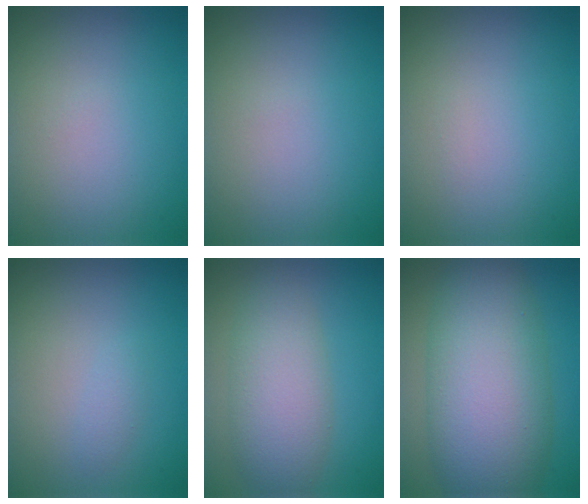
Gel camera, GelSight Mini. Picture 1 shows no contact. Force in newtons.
{"total": 0.0}
{"total": 0.0}
{"total": 0.8, "press": 0.7, "slide": 0.1}
{"total": 5.1, "press": 5.1, "slide": 0.1}
{"total": 11.4, "press": 11.4, "slide": 0.5}